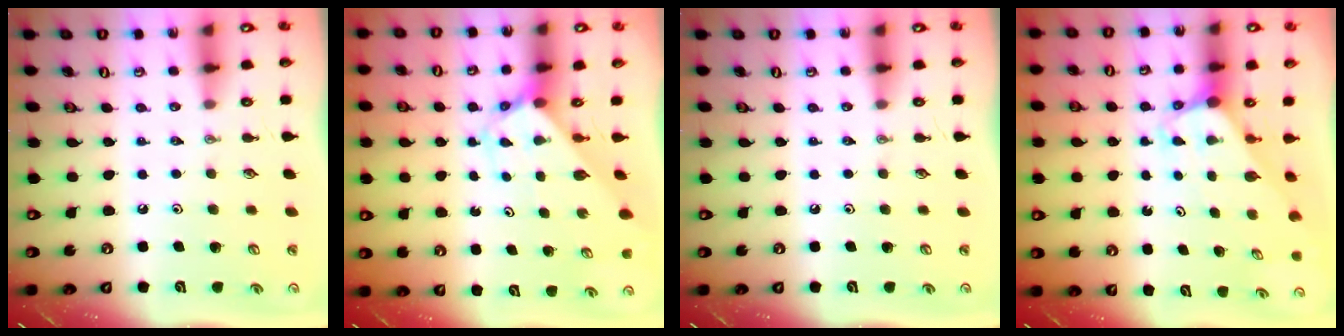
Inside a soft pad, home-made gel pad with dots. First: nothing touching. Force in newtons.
{"total": 2.7, "press": 2.7, "slide": 0.2}
{"total": 0.0}
{"total": 3.0, "press": 3.0, "slide": 0.2}